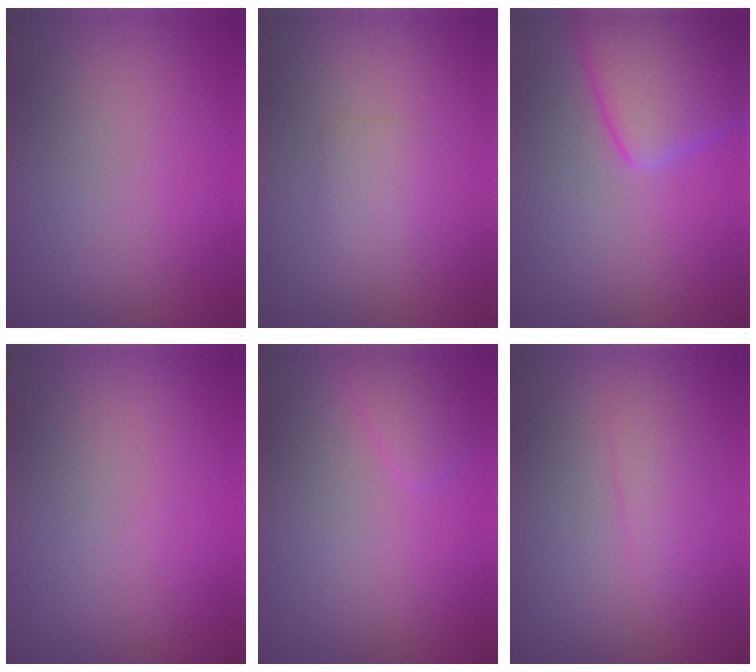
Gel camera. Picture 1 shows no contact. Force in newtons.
{"total": 1.6, "press": 1.6, "slide": 0.1}
{"total": 6.9, "press": 6.9, "slide": 0.5}
{"total": 0.0}
{"total": 1.5, "press": 1.5, "slide": 0.2}
{"total": 1.8, "press": 1.8, "slide": 0.0}